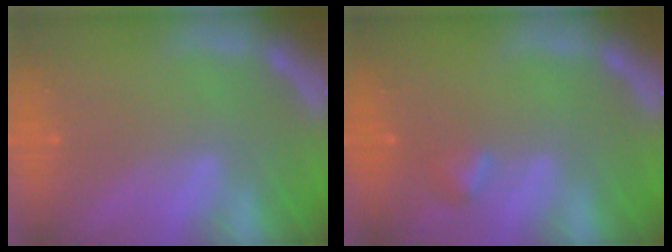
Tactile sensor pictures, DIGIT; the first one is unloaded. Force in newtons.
{"total": 1.4}